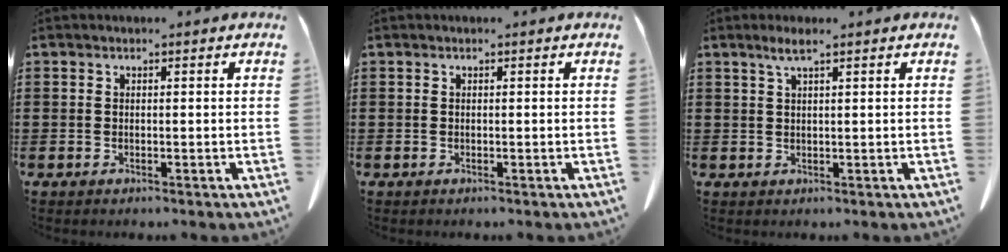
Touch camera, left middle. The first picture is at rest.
{"total": 0.0}
{"total": 2.1, "force": [1.3, 0.1, 1.7], "torque": [-0.036, 0.001, 0.022]}